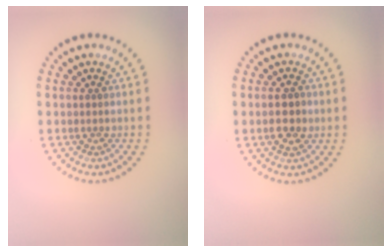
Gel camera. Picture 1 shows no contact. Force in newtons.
{"total": 2.5, "press": 2.5, "slide": 0.3}